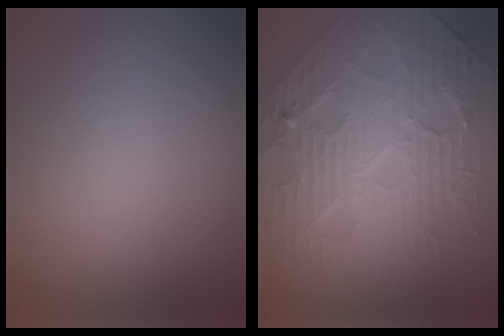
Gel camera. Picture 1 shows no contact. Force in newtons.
{"total": 8.4, "press": 6.9, "slide": 4.9}